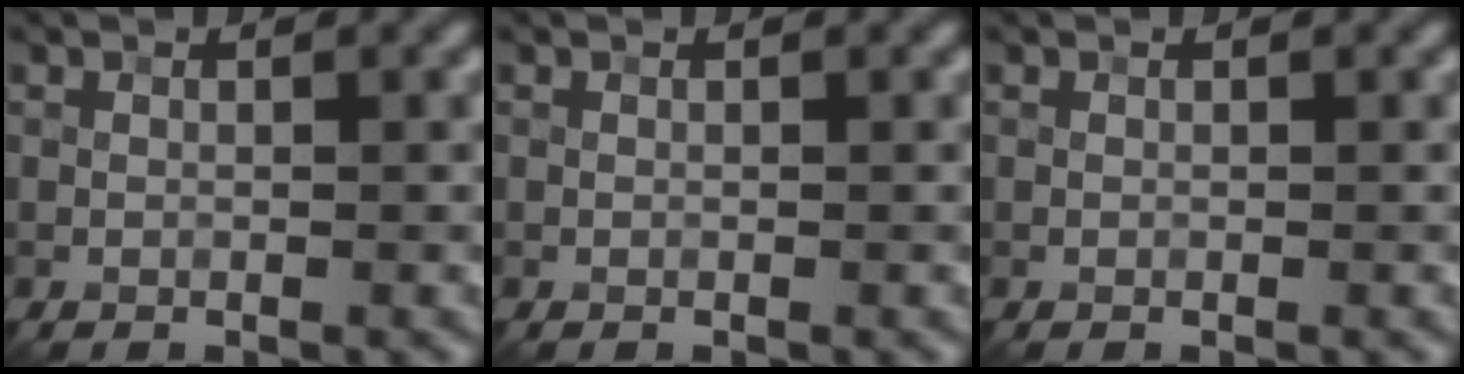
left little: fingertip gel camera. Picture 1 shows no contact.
{"total": 0.0}
{"total": 0.0}